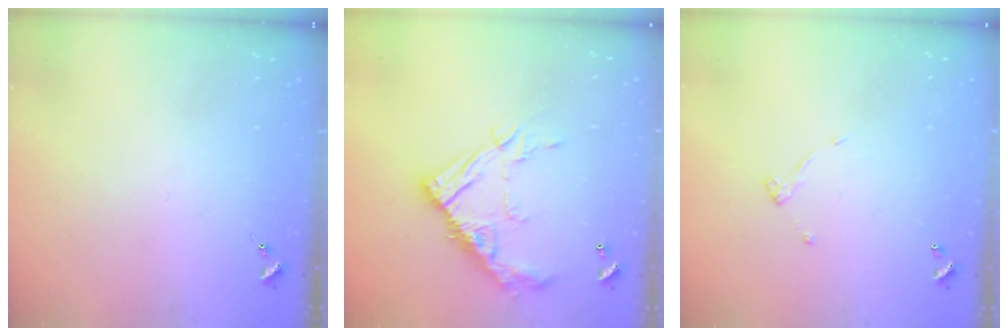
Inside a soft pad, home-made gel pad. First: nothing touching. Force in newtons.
{"total": 15.9, "press": 15.9, "slide": 0.8}
{"total": 4.4, "press": 4.4, "slide": 0.2}